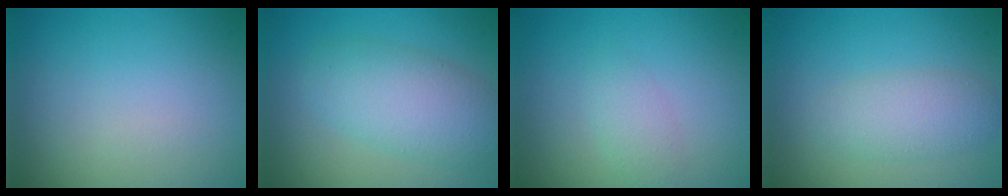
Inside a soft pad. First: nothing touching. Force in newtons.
{"total": 5.1, "press": 5.1, "slide": 0.1}
{"total": 1.6, "press": 1.6, "slide": 0.0}
{"total": 2.9, "press": 2.9, "slide": 0.0}